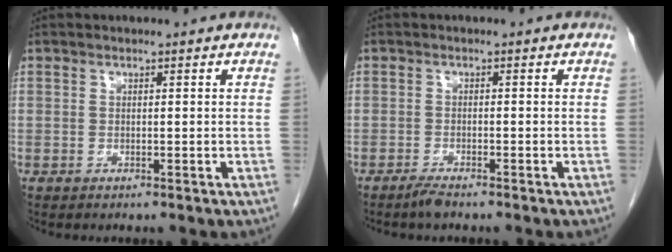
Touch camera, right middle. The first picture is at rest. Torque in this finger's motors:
{"motor_torque": [0.05, 0.03, 0.02, 0.01]}